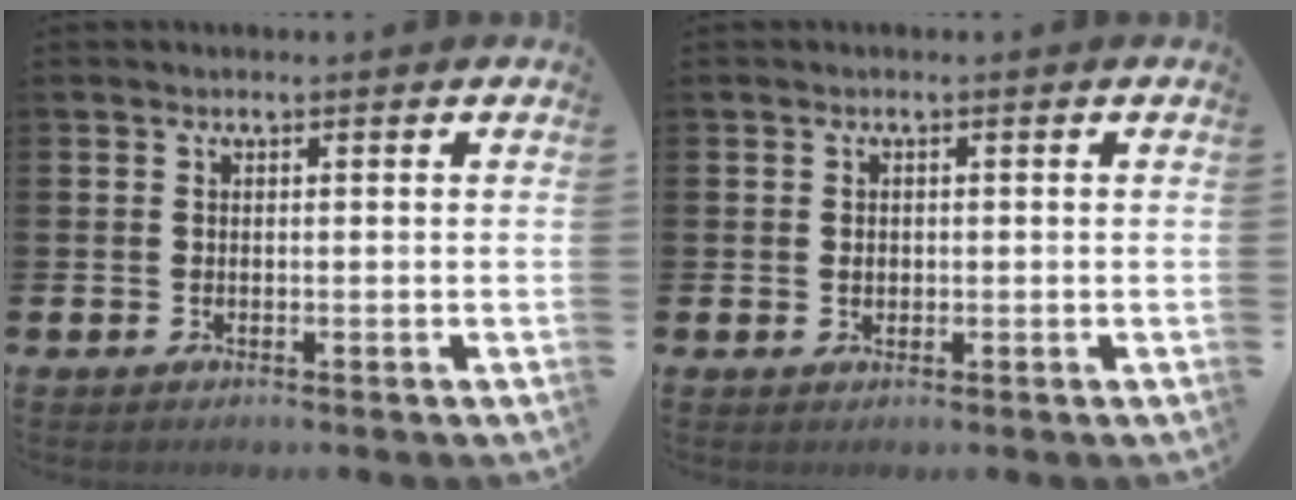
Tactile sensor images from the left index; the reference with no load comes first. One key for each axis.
{"total": 1.0, "fx": 0.1, "fy": 0.8, "fz": 0.5, "tx": 0.002, "ty": 0.002, "tz": -0.002}